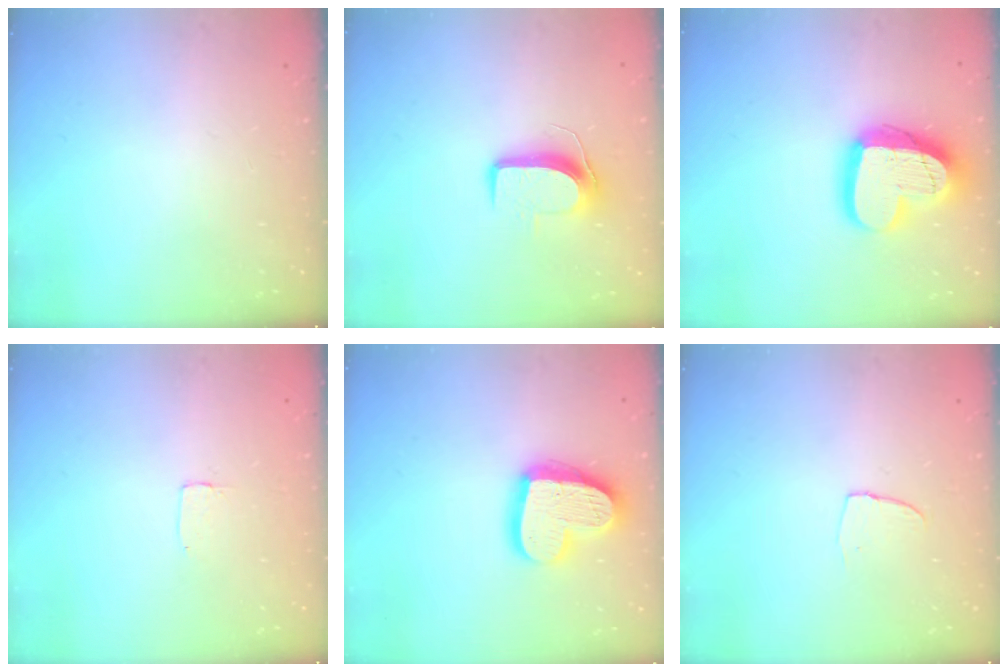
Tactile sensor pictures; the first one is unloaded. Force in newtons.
{"total": 9.0, "press": 9.0, "slide": 0.2}
{"total": 20.4, "press": 20.3, "slide": 1.7}
{"total": 2.0, "press": 2.0, "slide": 0.0}
{"total": 18.1, "press": 18.0, "slide": 1.5}
{"total": 3.8, "press": 3.8, "slide": 0.3}